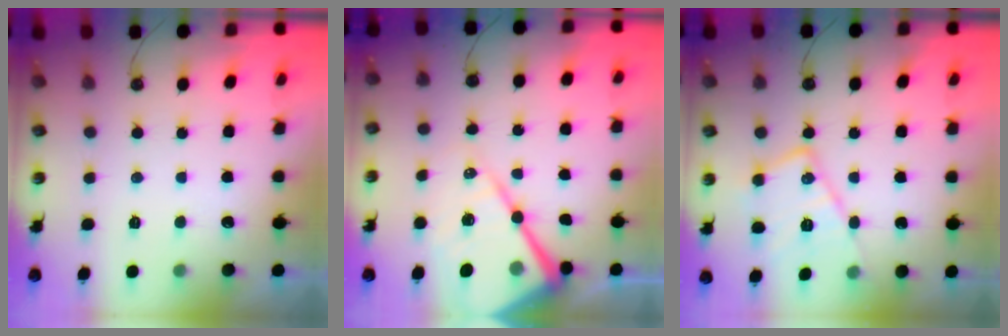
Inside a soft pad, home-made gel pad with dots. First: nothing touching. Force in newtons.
{"total": 22.5, "press": 22.4, "slide": 2.1}
{"total": 15.4, "press": 15.4, "slide": 0.7}